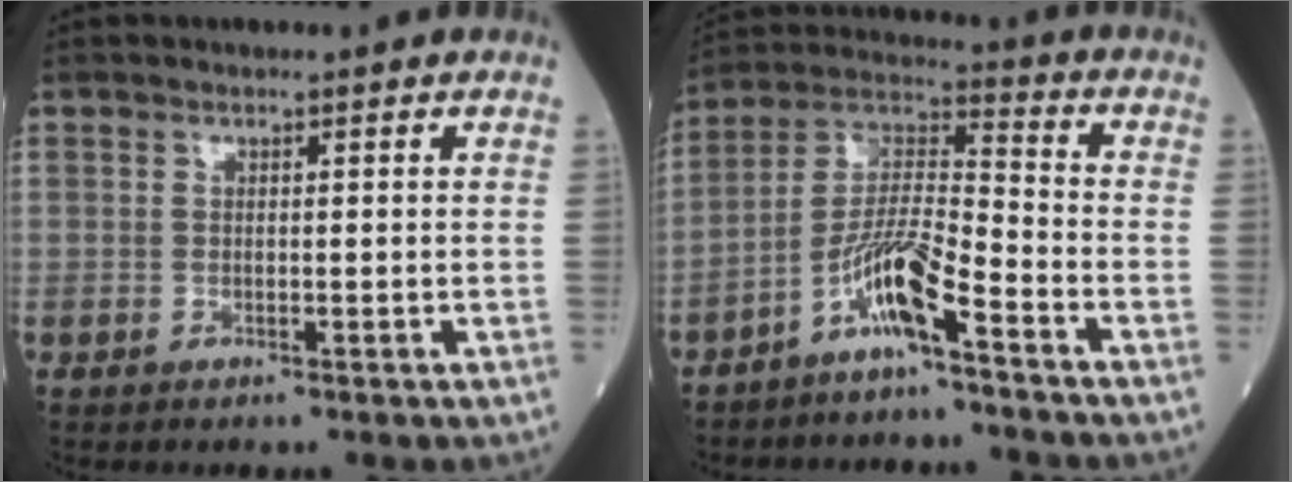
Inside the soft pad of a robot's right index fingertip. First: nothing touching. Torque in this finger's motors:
{"motor_torque": [1.31, -0.83, 0.69, 0.20]}